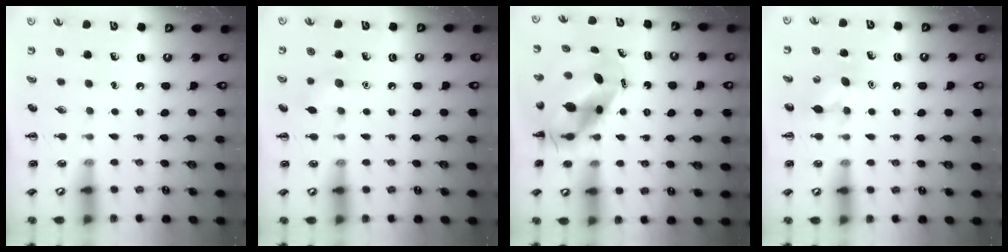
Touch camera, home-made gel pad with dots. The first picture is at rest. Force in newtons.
{"total": 5.9, "press": 5.8, "slide": 1.4}
{"total": 8.2, "press": 8.0, "slide": 1.9}
{"total": 6.3, "press": 6.1, "slide": 1.8}